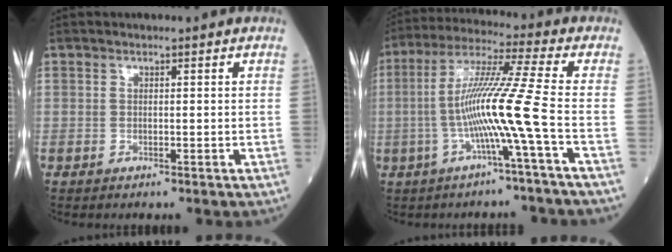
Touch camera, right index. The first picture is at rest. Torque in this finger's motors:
{"motor_torque": [1.50, -0.52, 0.84, 0.21]}